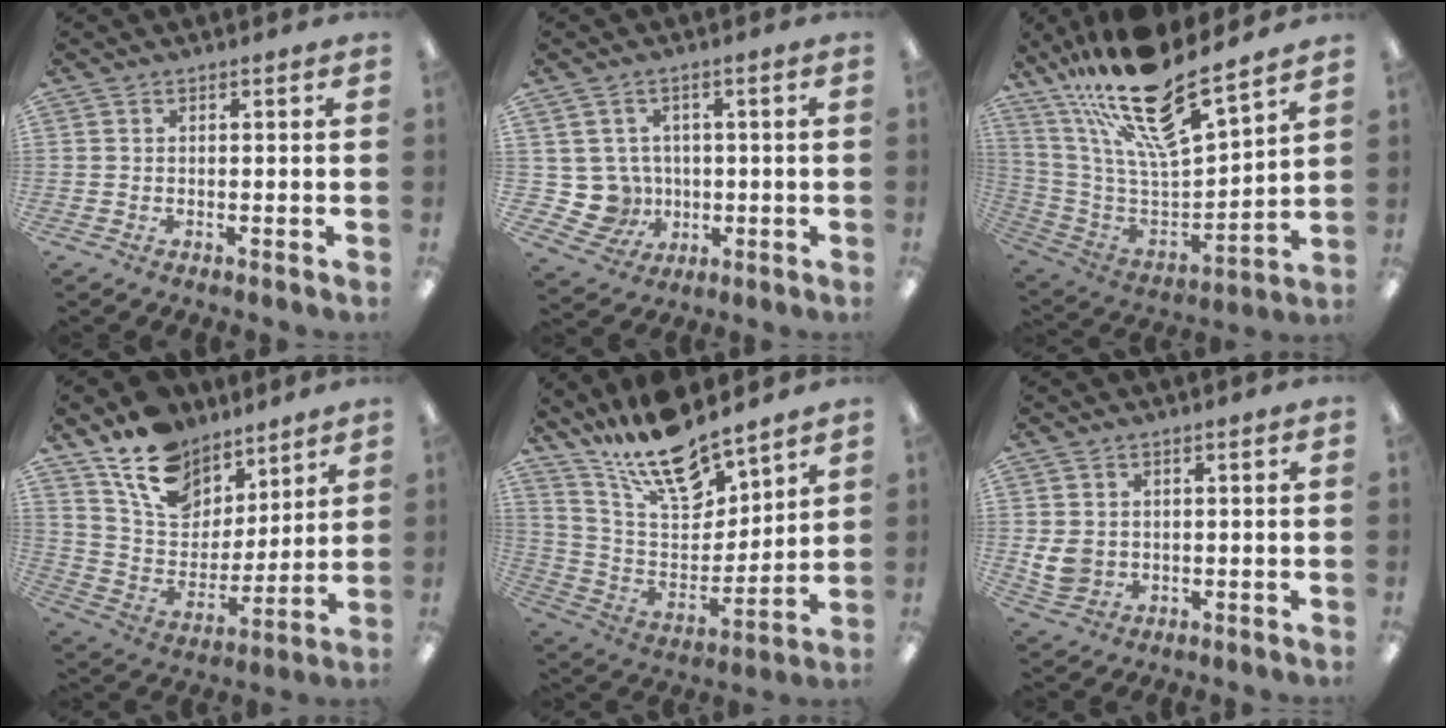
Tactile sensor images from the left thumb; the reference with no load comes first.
{"total": 7.6, "force": [0.5, 7.4, 1.5], "torque": [-0.057, -0.002, 0.019]}
{"total": 22.9, "force": [17.9, 5.6, 13.2], "torque": [-0.235, -0.127, 0.305]}
{"total": 16.4, "force": [11.9, 9.8, 5.6], "torque": [-0.117, -0.072, 0.227]}
{"total": 17.9, "force": [15.0, 5.8, 8.0], "torque": [-0.157, -0.095, 0.265]}
{"total": 5.2, "force": [0.9, 4.5, 2.4], "torque": [-0.045, 0.004, 0.021]}